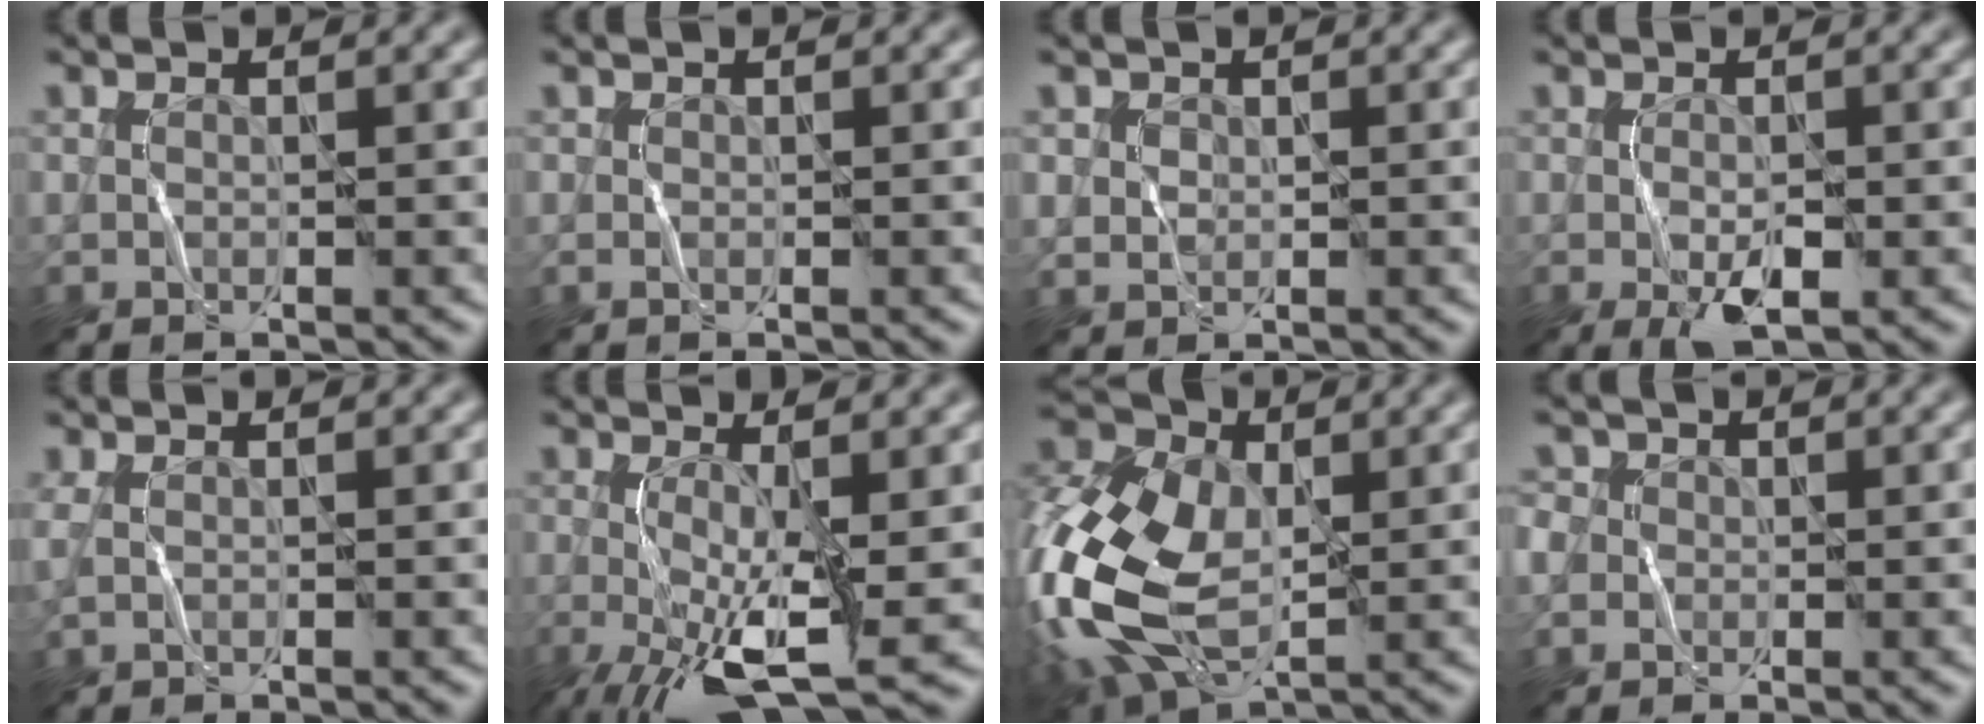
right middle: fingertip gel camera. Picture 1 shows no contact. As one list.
[{"total": 0.0}, {"total": 0.9, "force": [0.2, 0.9, 0.0], "torque": [-0.008, -0.002, 0.007]}, {"total": 2.7, "force": [-0.9, 1.0, 2.3], "torque": [-0.061, -0.006, -0.012]}, {"total": 0.6, "force": [0.3, 0.2, 0.5], "torque": [-0.013, 0.005, 0.006]}, {"total": 7.7, "force": [-1.7, 2.4, 7.1], "torque": [-0.139, -0.011, -0.023]}, {"total": 11.8, "force": [-1.9, 7.7, 8.8], "torque": [-0.227, 0.006, -0.050]}, {"total": 1.4, "force": [0.1, 1.4, -0.1], "torque": [0.000, 0.006, -0.003]}]